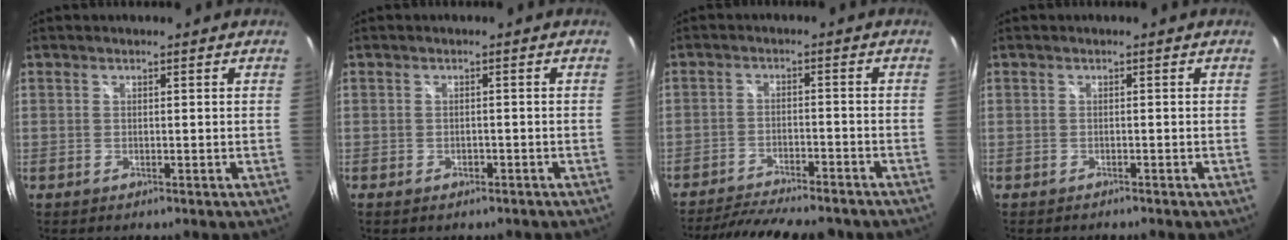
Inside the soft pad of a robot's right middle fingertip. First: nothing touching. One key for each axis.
{"total": 2.1, "fx": -1.5, "fy": 1.2, "fz": 0.9, "tx": -0.016, "ty": -0.005, "tz": -0.019}
{"total": 16.3, "fx": -14.1, "fy": 3.3, "fz": 7.5, "tx": -0.146, "ty": -0.020, "tz": -0.205}
{"total": 1.0, "fx": -1.0, "fy": 0.2, "fz": 0.2, "tx": -0.006, "ty": -0.004, "tz": -0.014}